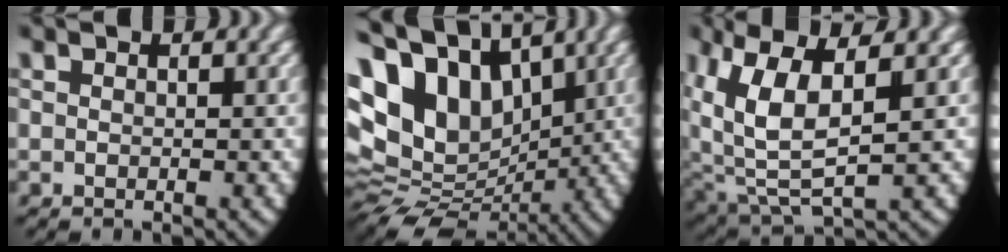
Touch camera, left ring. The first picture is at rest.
{"total": 17.5, "force": [2.0, 14.2, 10.0], "torque": [-0.224, -0.045, 0.037]}
{"total": 8.7, "force": [1.6, 5.2, 6.7], "torque": [-0.170, -0.029, 0.048]}